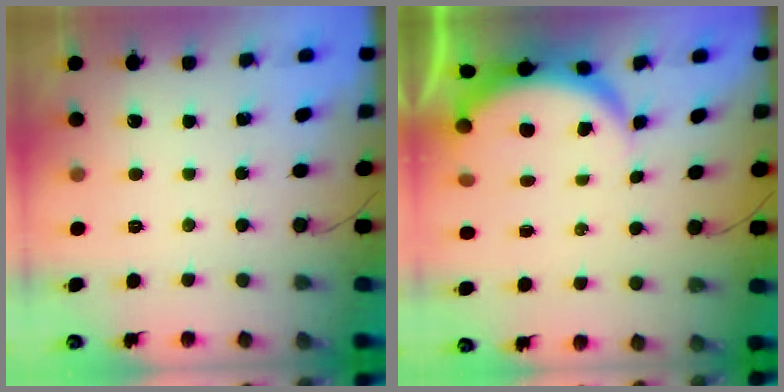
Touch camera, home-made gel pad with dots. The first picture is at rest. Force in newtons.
{"total": 5.9, "press": 5.9, "slide": 0.8}